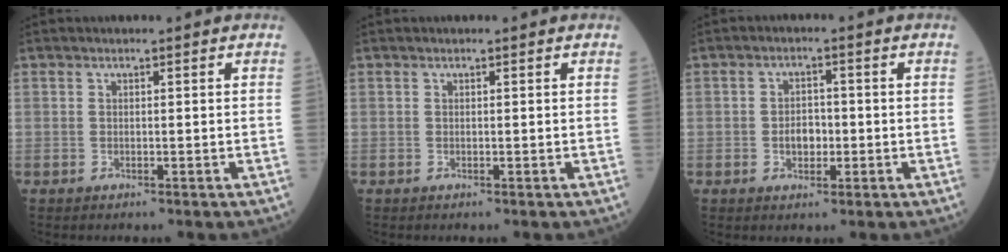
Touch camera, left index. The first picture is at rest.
{"total": 0.0}
{"total": 3.3, "force": [-0.7, 2.1, 2.4], "torque": [-0.039, 0.006, -0.011]}